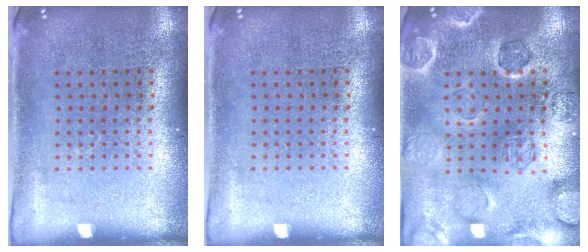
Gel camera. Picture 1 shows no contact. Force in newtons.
{"total": 0.0}
{"total": 1.7, "press": 1.7, "slide": 0.2}